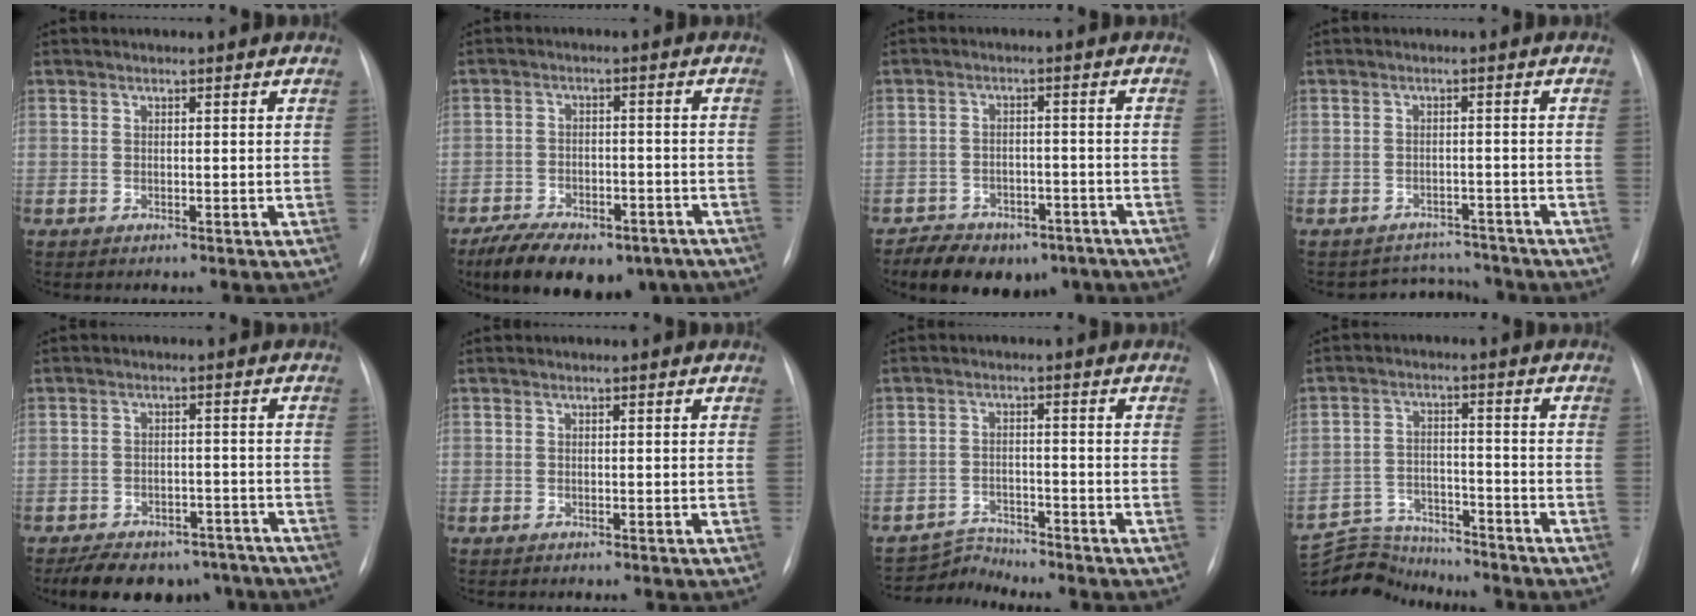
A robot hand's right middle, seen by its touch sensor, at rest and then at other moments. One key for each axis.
{"total": 16.6, "fx": -11.7, "fy": 8.0, "fz": 8.7, "tx": -0.160, "ty": -0.001, "tz": -0.167}
{"total": 11.8, "fx": -8.5, "fy": 6.7, "fz": 4.8, "tx": -0.071, "ty": 0.018, "tz": -0.115}
{"total": 4.6, "fx": -4.3, "fy": 1.1, "fz": -1.2, "tx": 0.015, "ty": 0.017, "tz": -0.058}
{"total": 13.5, "fx": -10.6, "fy": 6.7, "fz": 4.7, "tx": -0.074, "ty": 0.009, "tz": -0.137}
{"total": 0.0}
{"total": 4.0, "fx": -3.6, "fy": -0.4, "fz": -1.7, "tx": 0.032, "ty": -0.006, "tz": -0.062}
{"total": 10.3, "fx": -10.1, "fy": 1.7, "fz": 0.3, "tx": -0.009, "ty": 0.021, "tz": -0.174}